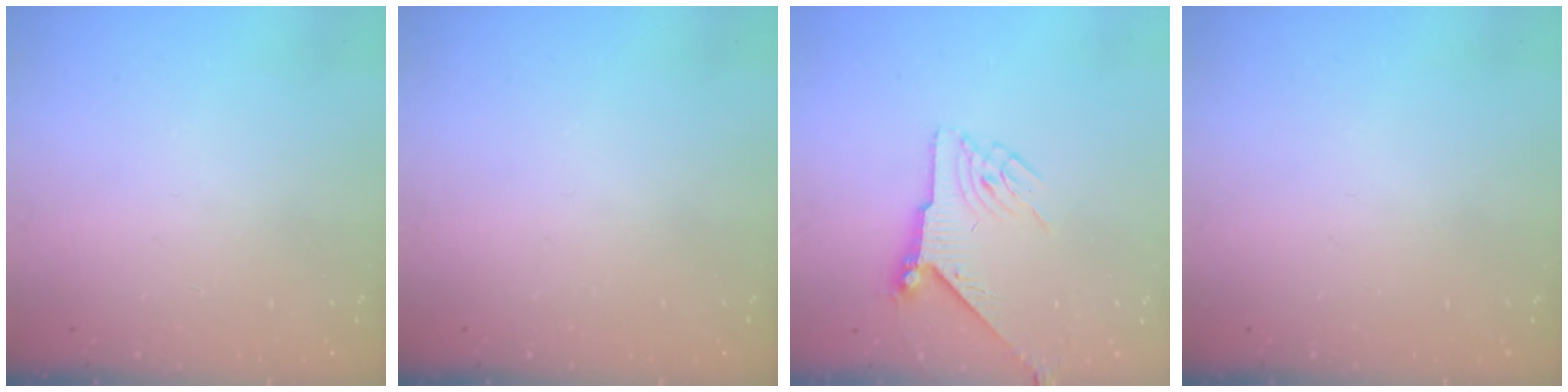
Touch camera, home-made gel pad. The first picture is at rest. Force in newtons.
{"total": 0.0}
{"total": 6.0, "press": 6.0, "slide": 0.4}
{"total": 0.0}